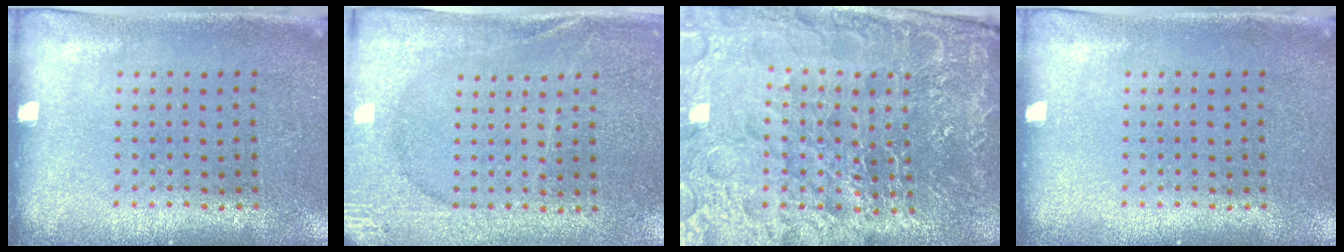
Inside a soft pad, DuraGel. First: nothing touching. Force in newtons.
{"total": 2.7, "press": 2.7, "slide": 0.3}
{"total": 6.8, "press": 6.0, "slide": 3.2}
{"total": 0.0}